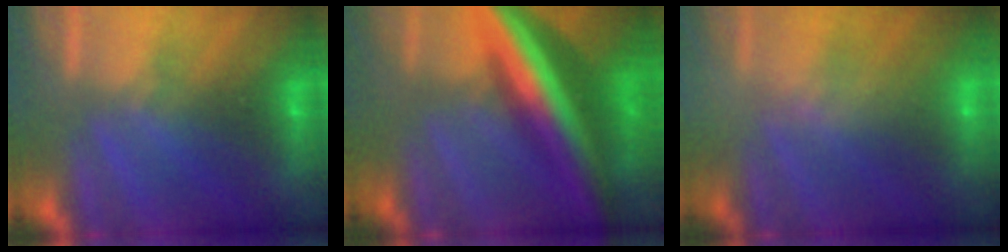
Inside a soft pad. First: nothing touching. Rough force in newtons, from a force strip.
{"total": 5.6}
{"total": 2.5}